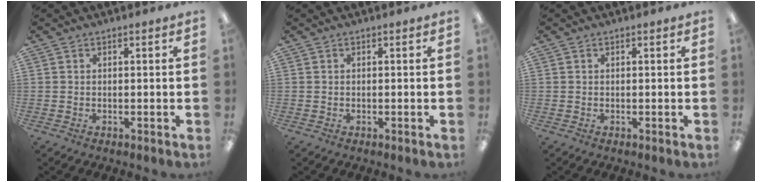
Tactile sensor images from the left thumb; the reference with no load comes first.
{"total": 0.0}
{"total": 0.0}